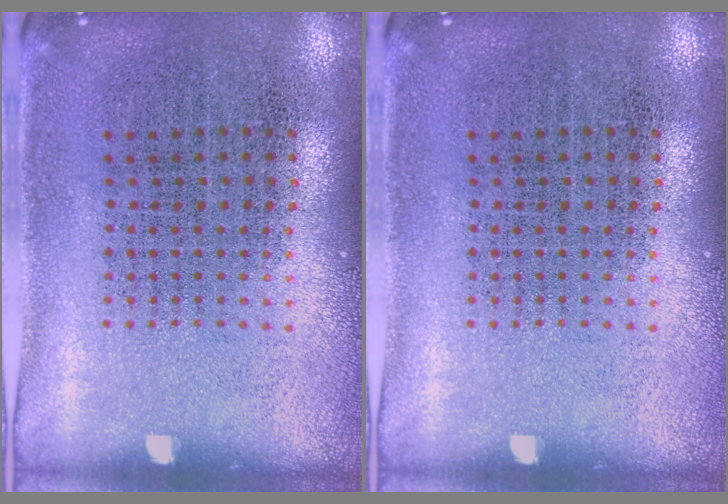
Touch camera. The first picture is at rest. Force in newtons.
{"total": 0.0}